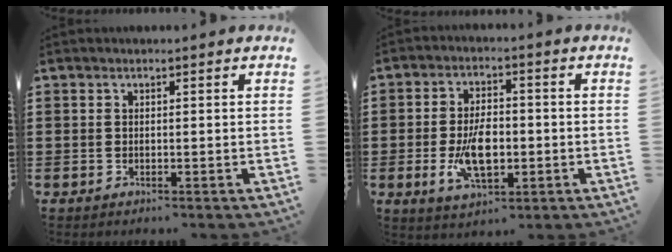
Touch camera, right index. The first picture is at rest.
{"total": 8.3, "force": [-1.5, 4.2, 7.0], "torque": [-0.138, -0.001, -0.031]}